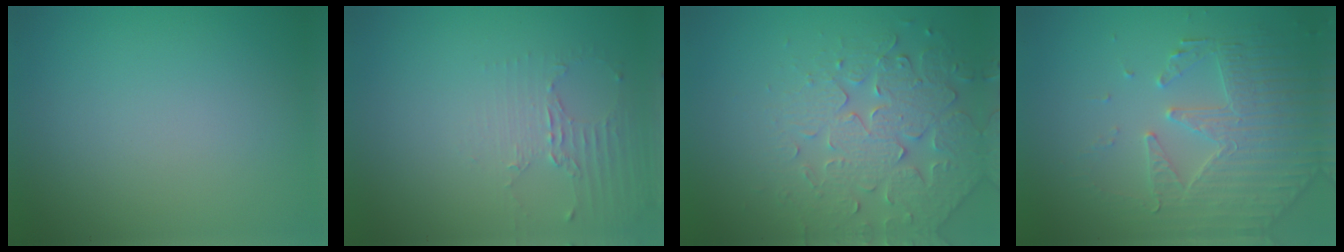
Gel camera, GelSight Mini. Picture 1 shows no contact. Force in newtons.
{"total": 2.0, "press": 1.5, "slide": 1.4}
{"total": 4.5, "press": 4.4, "slide": 0.9}
{"total": 4.3, "press": 4.1, "slide": 1.3}